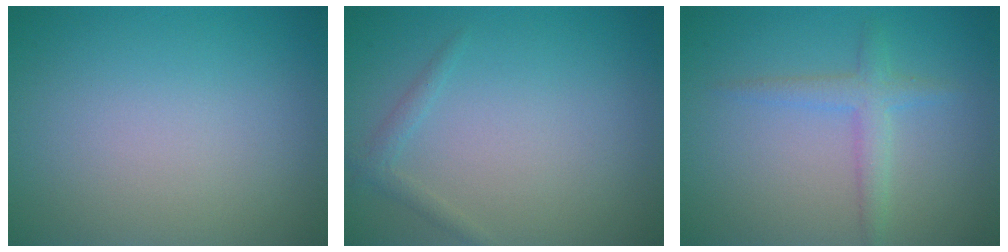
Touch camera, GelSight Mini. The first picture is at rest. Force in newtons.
{"total": 1.1, "press": 1.1, "slide": 0.1}
{"total": 2.2, "press": 2.2, "slide": 0.0}